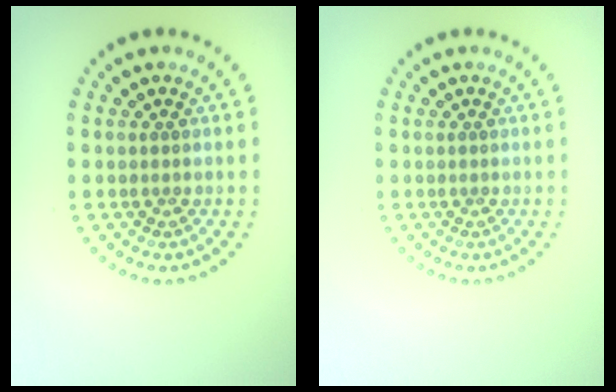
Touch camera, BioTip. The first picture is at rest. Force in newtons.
{"total": 0.0}